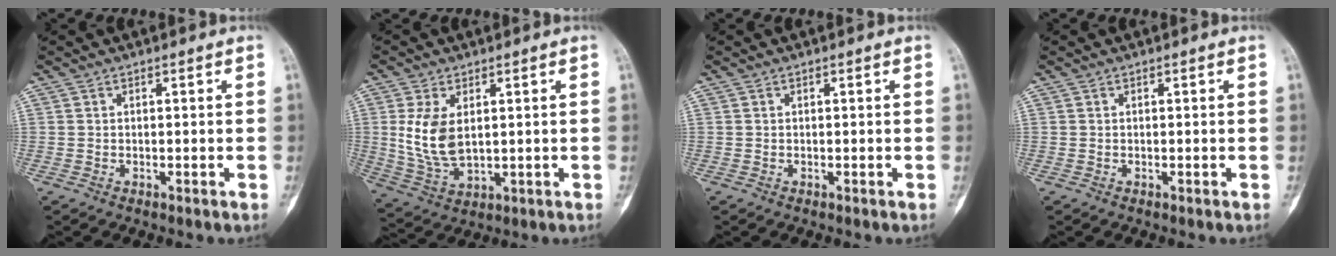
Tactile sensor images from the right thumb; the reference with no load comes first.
{"total": 9.4, "force": [1.7, 5.4, 7.5], "torque": [-0.144, -0.015, 0.049]}
{"total": 0.0}
{"total": 0.0}